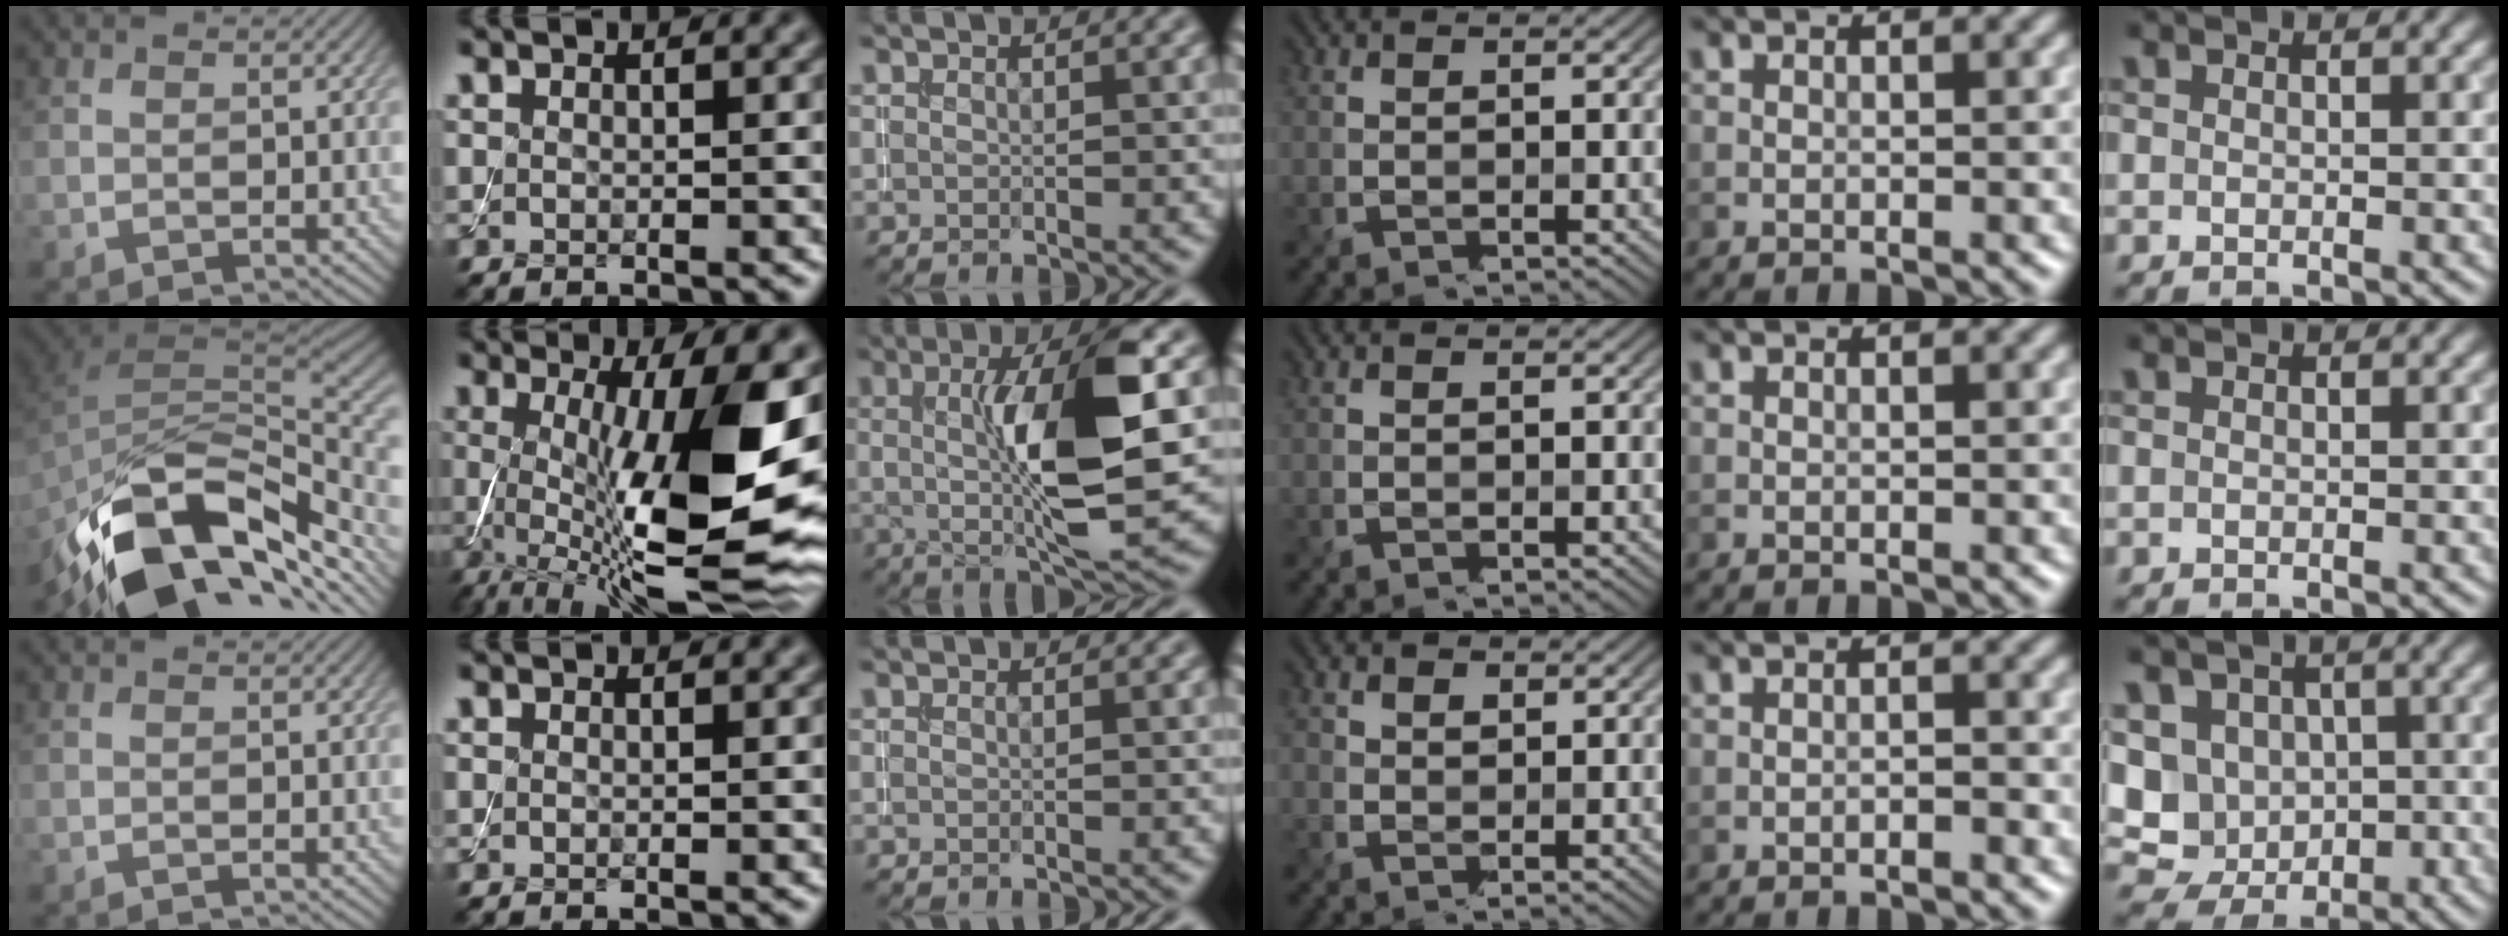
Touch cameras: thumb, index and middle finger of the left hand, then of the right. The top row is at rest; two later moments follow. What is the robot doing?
{"motion": "assemble", "object": "toy tower of hanoi"}